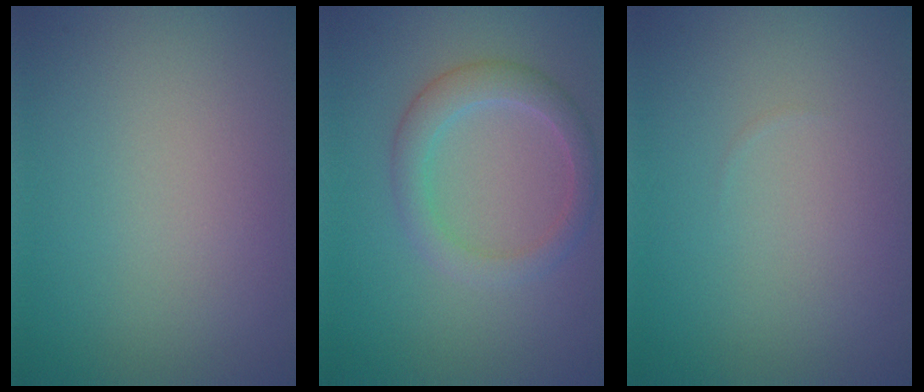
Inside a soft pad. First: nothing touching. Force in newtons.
{"total": 3.1, "press": 3.1, "slide": 0.2}
{"total": 0.0}